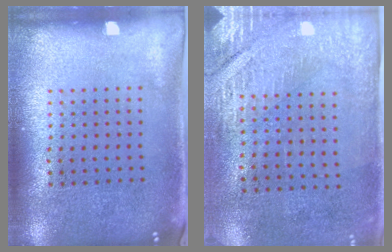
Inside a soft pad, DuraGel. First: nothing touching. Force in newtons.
{"total": 2.8, "press": 2.4, "slide": 1.4}